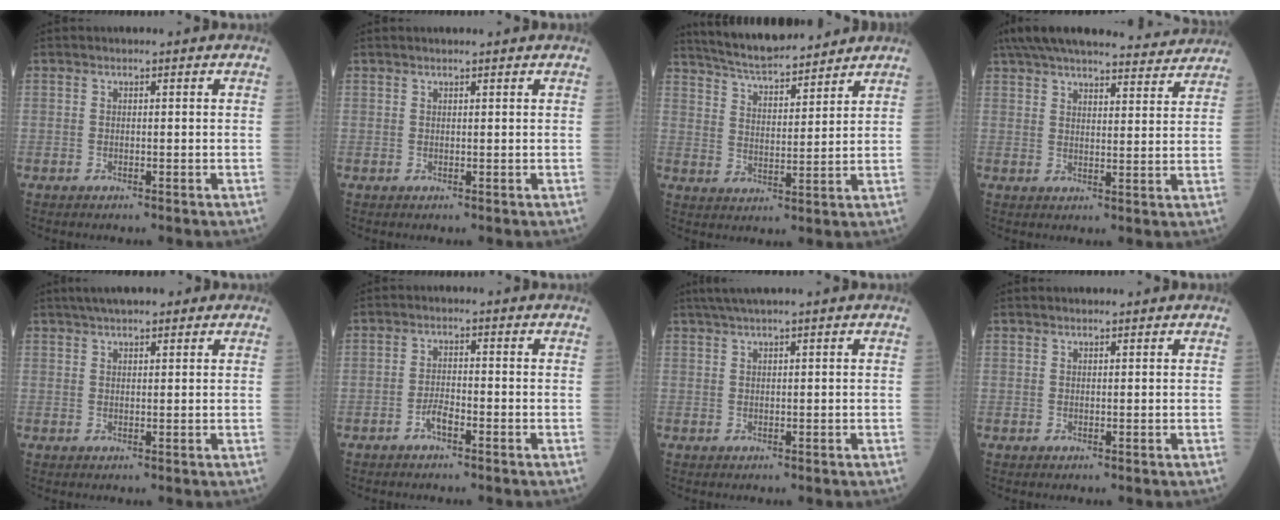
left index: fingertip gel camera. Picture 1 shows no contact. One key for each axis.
{"total": 1.5, "fx": 1.4, "fy": 0.2, "fz": 0.5, "tx": -0.008, "ty": 0.017, "tz": 0.023}
{"total": 12.5, "fx": 11.4, "fy": 1.8, "fz": 4.7, "tx": -0.087, "ty": 0.016, "tz": 0.192}
{"total": 23.4, "fx": 21.0, "fy": 4.4, "fz": 9.5, "tx": -0.161, "ty": 0.027, "tz": 0.285}
{"total": 6.4, "fx": 4.8, "fy": 1.8, "fz": 3.9, "tx": -0.059, "ty": 0.031, "tz": 0.074}
{"total": 2.2, "fx": -1.4, "fy": 0.5, "fz": 1.6, "tx": -0.032, "ty": 0.002, "tz": -0.028}
{"total": 3.0, "fx": 2.3, "fy": -0.7, "fz": 1.8, "tx": -0.037, "ty": 0.016, "tz": 0.048}
{"total": 1.0, "fx": 0.9, "fy": 0.3, "fz": 0.2, "tx": -0.009, "ty": 0.008, "tz": 0.016}